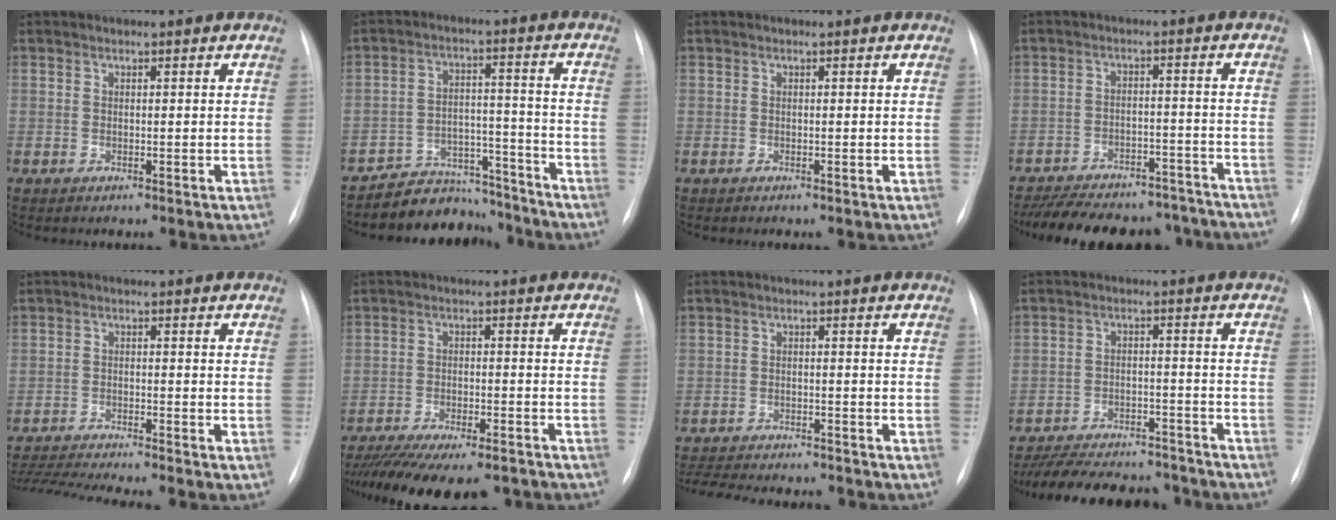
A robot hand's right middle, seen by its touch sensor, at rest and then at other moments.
{"total": 10.7, "force": [-9.9, 3.9, 0.4], "torque": [0.014, 0.043, -0.155]}
{"total": 0.0}
{"total": 21.2, "force": [-18.7, 7.0, 7.1], "torque": [-0.134, 0.003, -0.246]}
{"total": 10.7, "force": [-9.8, -0.8, 4.2], "torque": [-0.066, -0.012, -0.160]}
{"total": 18.0, "force": [-15.4, 4.3, 8.2], "torque": [-0.155, -0.017, -0.214]}
{"total": 13.6, "force": [-12.4, 3.1, 4.8], "torque": [-0.104, -0.005, -0.167]}
{"total": 18.6, "force": [-16.7, 5.5, 6.3], "torque": [-0.136, 0.000, -0.232]}